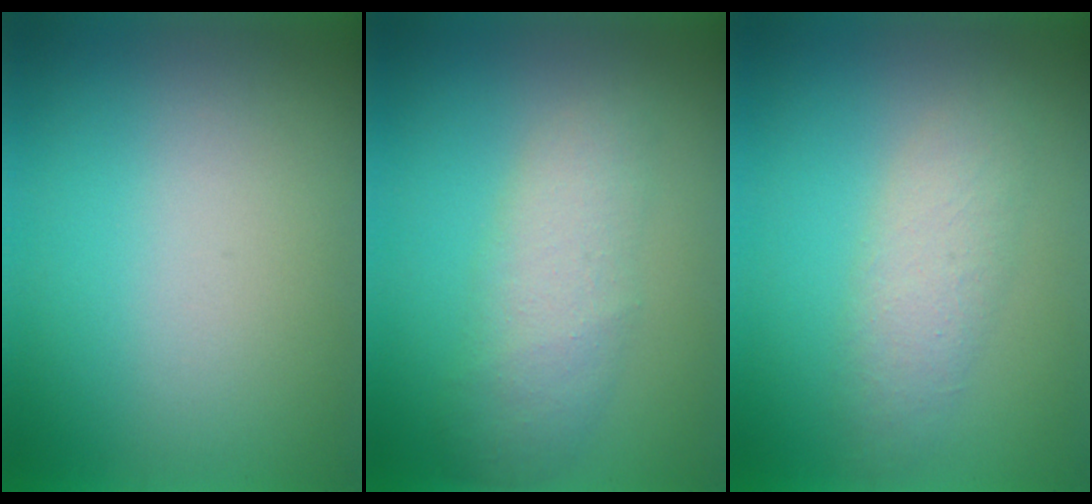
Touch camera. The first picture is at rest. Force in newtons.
{"total": 2.6}
{"total": 1.8}